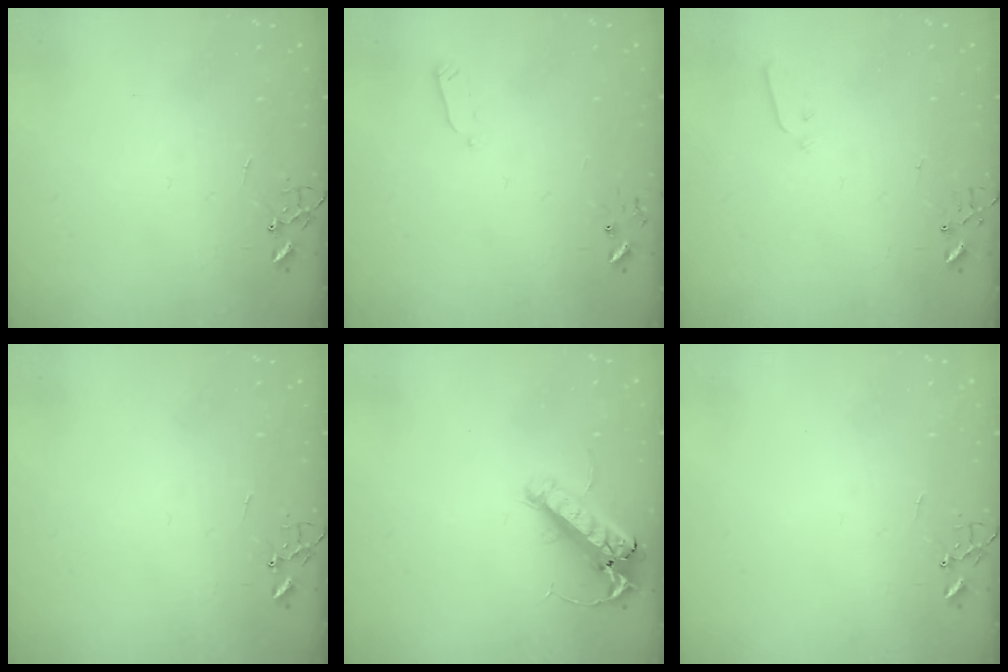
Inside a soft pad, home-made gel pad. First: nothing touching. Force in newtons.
{"total": 2.4, "press": 2.3, "slide": 0.4}
{"total": 2.8, "press": 2.7, "slide": 0.4}
{"total": 0.0}
{"total": 15.2, "press": 15.0, "slide": 2.7}
{"total": 0.0}